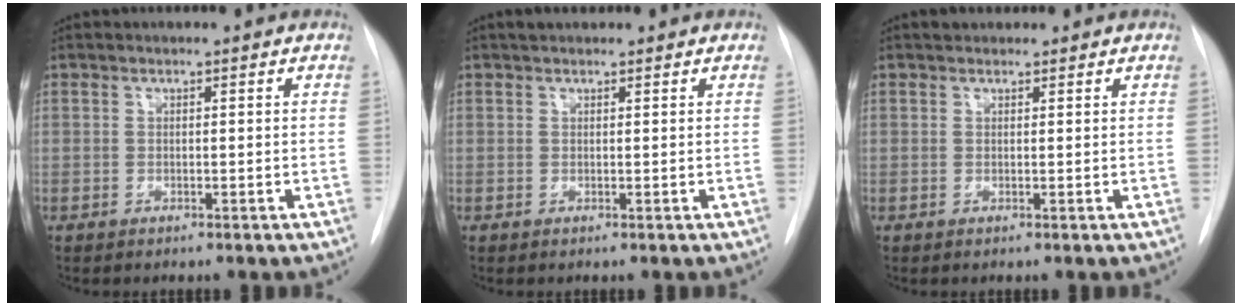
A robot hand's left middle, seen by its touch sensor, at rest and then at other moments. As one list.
[{"total": 1.7, "force": [1.5, 0.7, 0.6], "torque": [-0.014, 0.018, 0.023]}, {"total": 1.5, "force": [1.3, 0.8, 0.2], "torque": [-0.003, 0.013, 0.018]}]